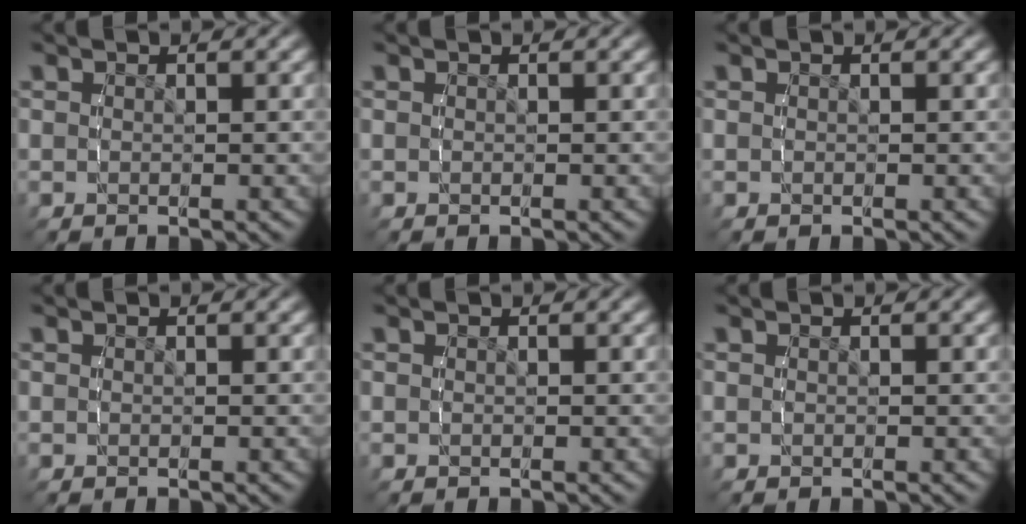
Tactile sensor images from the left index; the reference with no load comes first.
{"total": 0.0}
{"total": 0.0}
{"total": 0.0}
{"total": 0.0}
{"total": 0.0}